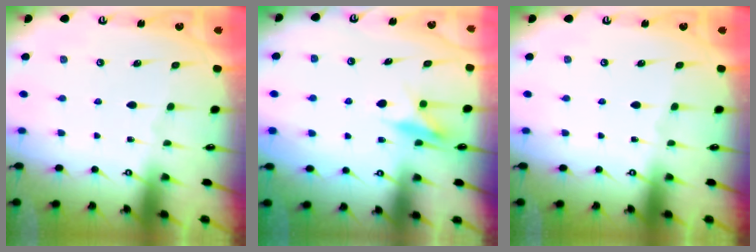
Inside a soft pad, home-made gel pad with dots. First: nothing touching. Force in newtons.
{"total": 7.6, "press": 7.6, "slide": 0.9}
{"total": 0.0}